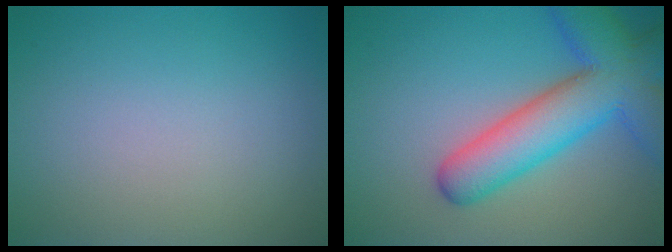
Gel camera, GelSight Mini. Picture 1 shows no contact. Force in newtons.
{"total": 9.1, "press": 9.1, "slide": 0.6}